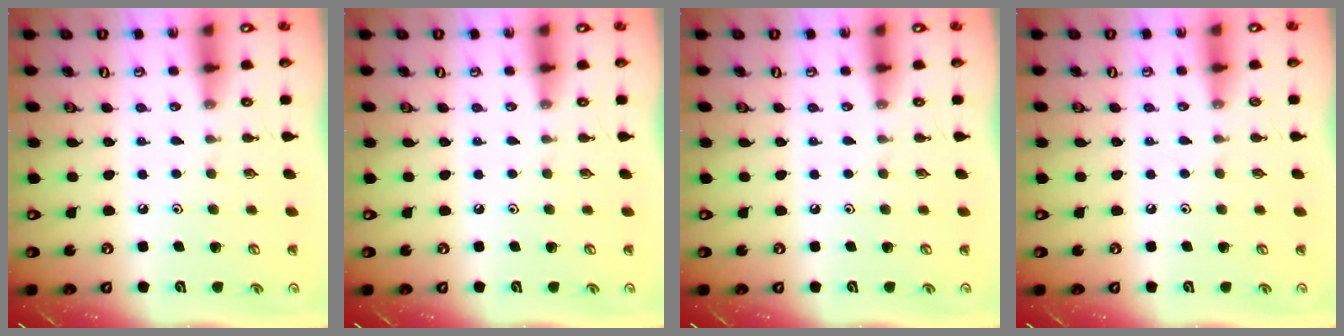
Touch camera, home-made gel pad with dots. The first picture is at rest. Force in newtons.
{"total": 0.0}
{"total": 0.0}
{"total": 2.7, "press": 2.7, "slide": 0.4}